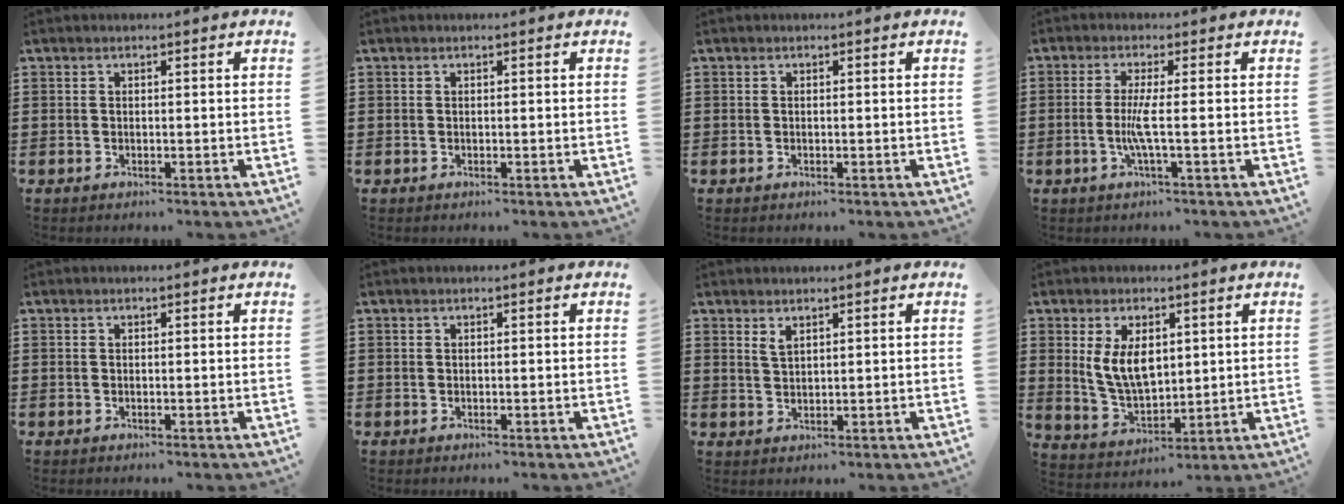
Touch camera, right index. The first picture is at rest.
{"total": 0.0}
{"total": 0.0}
{"total": 3.8, "force": [-0.7, -0.3, 3.7], "torque": [-0.081, -0.013, -0.021]}
{"total": 0.0}
{"total": 0.0}
{"total": 1.6, "force": [1.2, 0.4, 0.9], "torque": [-0.020, 0.002, 0.021]}
{"total": 7.4, "force": [1.9, 4.2, 5.8], "torque": [-0.127, 0.003, 0.030]}